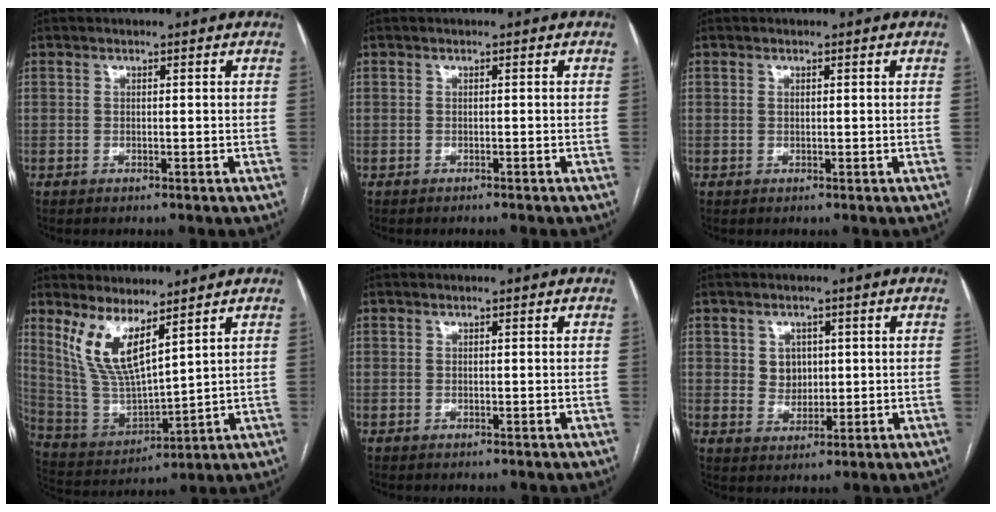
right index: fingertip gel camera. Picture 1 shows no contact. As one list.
[{"total": 1.3, "force": [-1.2, 0.1, 0.6], "torque": [-0.009, -0.001, -0.015]}, {"total": 0.6, "force": [0.2, 0.3, 0.4], "torque": [-0.008, -0.001, 0.003]}, {"total": 10.2, "force": [6.3, 2.2, 7.8], "torque": [-0.172, -0.012, 0.143]}, {"total": 0.0}, {"total": 3.7, "force": [0.9, 3.2, 1.6], "torque": [-0.022, 0.004, 0.021]}]